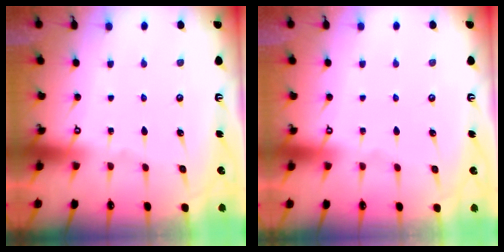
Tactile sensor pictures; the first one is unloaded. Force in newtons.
{"total": 0.0}